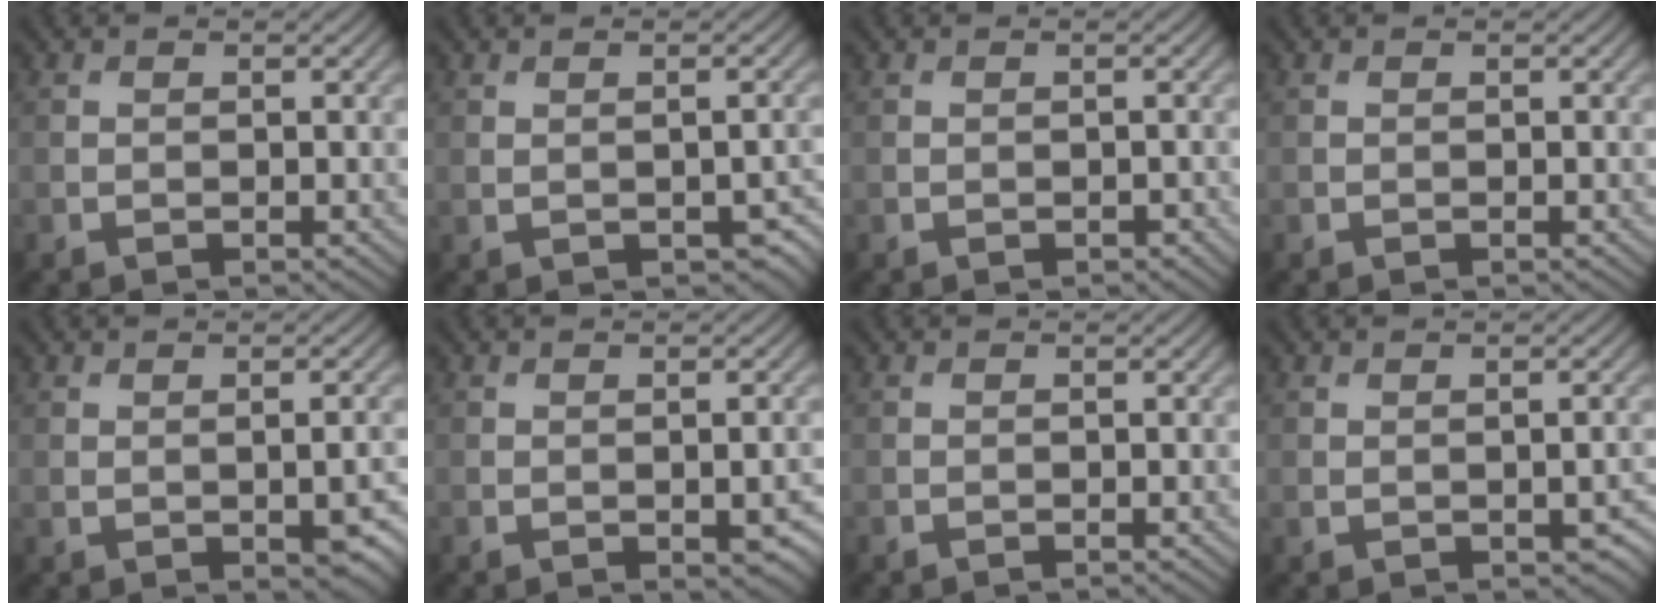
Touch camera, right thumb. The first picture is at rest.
{"total": 3.8, "force": [-1.0, 2.1, 3.0], "torque": [-0.040, -0.017, -0.001]}
{"total": 0.5, "force": [-0.3, 0.3, 0.3], "torque": [-0.003, -0.003, -0.003]}
{"total": 0.0}
{"total": 5.0, "force": [-1.1, 2.4, 4.3], "torque": [-0.057, -0.017, -0.001]}
{"total": 3.8, "force": [-1.0, 1.9, 3.1], "torque": [-0.039, -0.014, -0.005]}
{"total": 0.0}
{"total": 3.1, "force": [-0.7, 1.7, 2.5], "torque": [-0.036, -0.014, 0.001]}